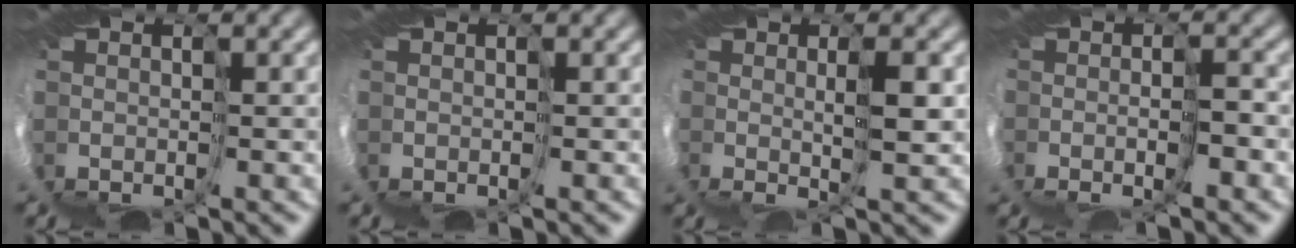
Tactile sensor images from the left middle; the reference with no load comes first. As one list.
[{"total": 0.0}, {"total": 3.0, "force": [1.6, -0.6, 2.4], "torque": [-0.051, -0.004, 0.030]}, {"total": 2.2, "force": [-0.9, -1.3, 1.4], "torque": [-0.028, -0.008, -0.019]}]